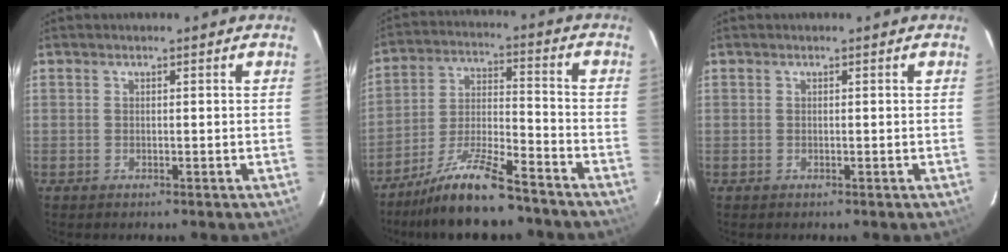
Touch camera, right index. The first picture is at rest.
{"total": 13.6, "force": [-11.1, 2.2, 7.5], "torque": [-0.158, -0.004, -0.199]}
{"total": 0.0}